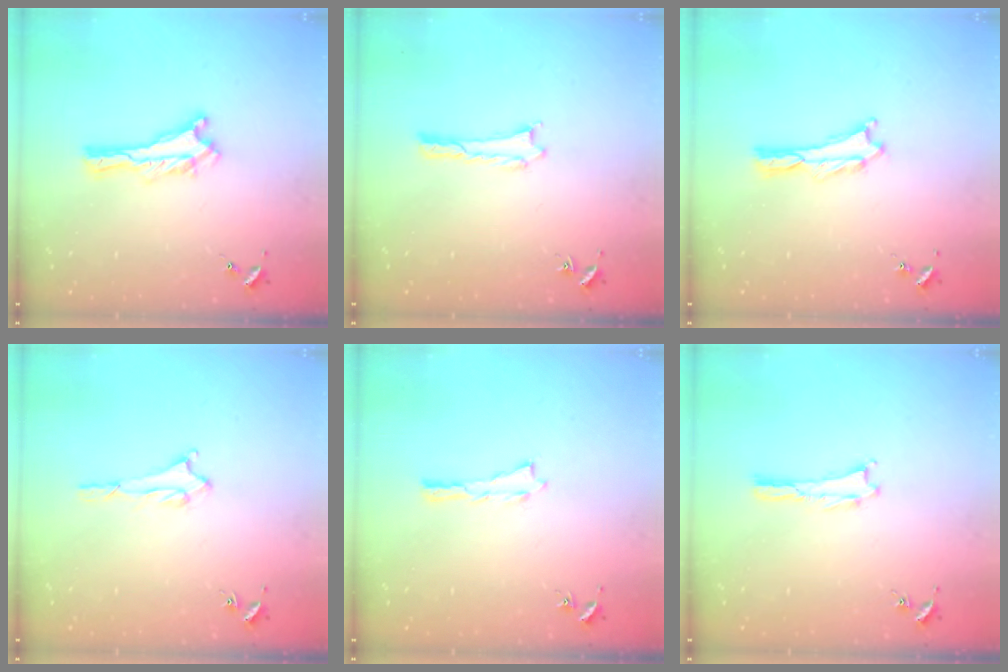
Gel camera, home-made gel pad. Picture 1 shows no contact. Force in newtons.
{"total": 0.0}
{"total": 0.5, "press": 0.5, "slide": 0.2}
{"total": 1.6, "press": 1.6, "slide": 0.2}
{"total": 0.0}
{"total": 0.0}